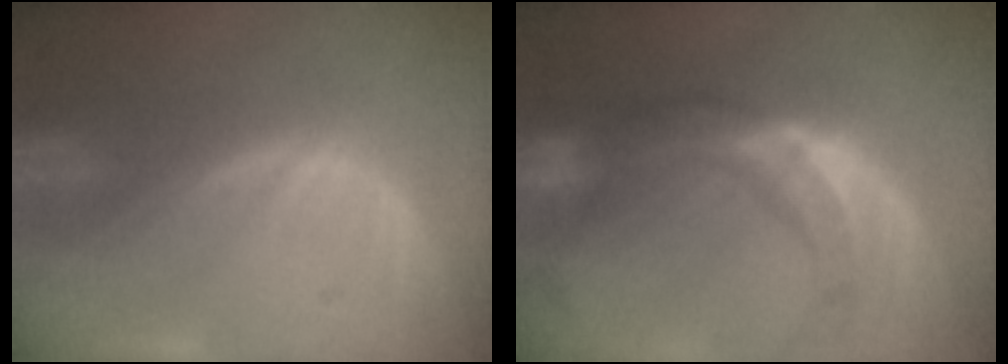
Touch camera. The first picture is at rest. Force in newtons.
{"total": 11.6, "press": 9.8, "slide": 6.2}